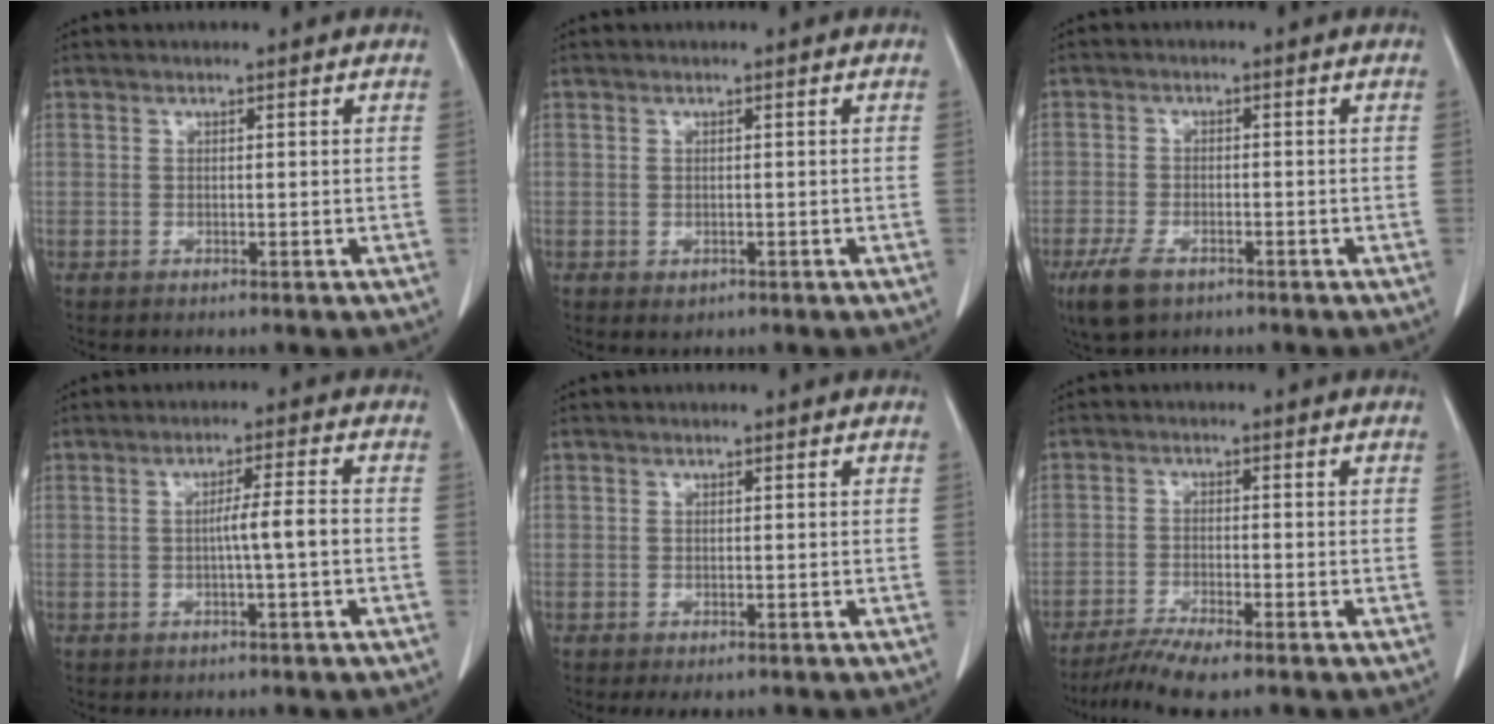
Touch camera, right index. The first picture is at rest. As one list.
[{"total": 1.0, "force": [-0.4, 0.7, 0.5], "torque": [-0.008, 0.000, 0.000]}, {"total": 5.2, "force": [-3.2, 2.6, 3.2], "torque": [-0.071, -0.006, -0.052]}, {"total": 4.0, "force": [-0.8, -0.4, 3.9], "torque": [-0.062, 0.004, -0.013]}, {"total": 1.8, "force": [-1.2, 1.1, 0.9], "torque": [-0.007, 0.001, -0.009]}, {"total": 6.0, "force": [-4.8, 0.0, 3.6], "torque": [-0.063, -0.018, -0.086]}]